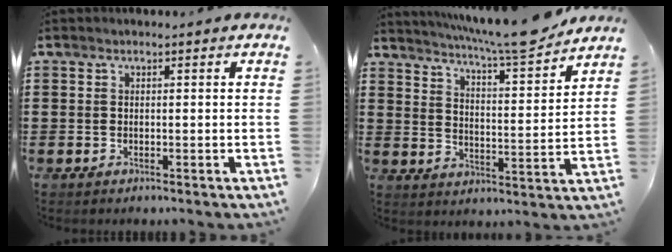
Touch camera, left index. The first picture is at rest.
{"total": 9.0, "force": [8.3, -0.2, 3.5], "torque": [-0.072, -0.050, 0.140]}